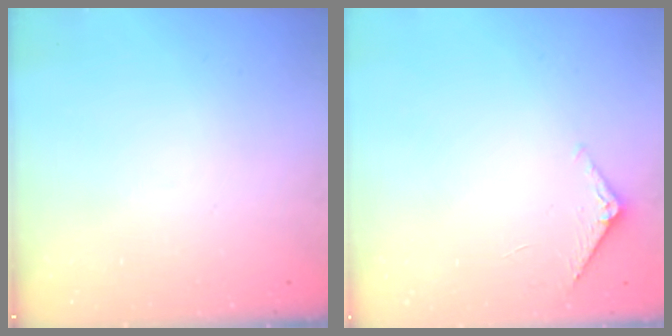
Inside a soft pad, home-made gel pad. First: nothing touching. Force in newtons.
{"total": 5.0, "press": 4.9, "slide": 0.5}